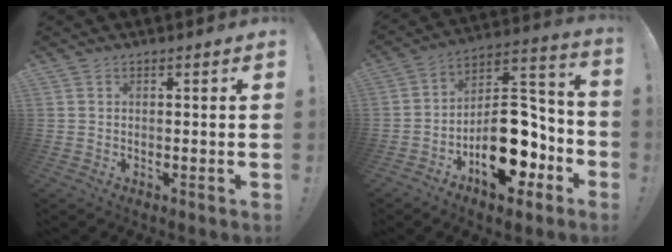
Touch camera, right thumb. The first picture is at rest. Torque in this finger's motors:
{"motor_torque": [3.34, 1.67, 0.62, -0.61, 0.52]}